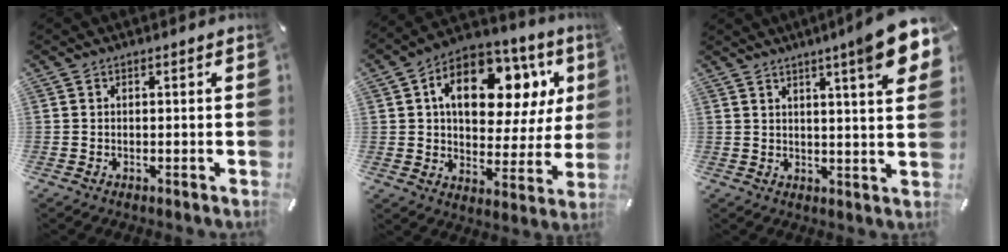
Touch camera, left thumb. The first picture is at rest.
{"total": 17.5, "force": [7.4, 11.0, 11.5], "torque": [-0.170, -0.030, 0.125]}
{"total": 10.6, "force": [5.8, 0.9, 8.9], "torque": [-0.128, -0.032, 0.088]}